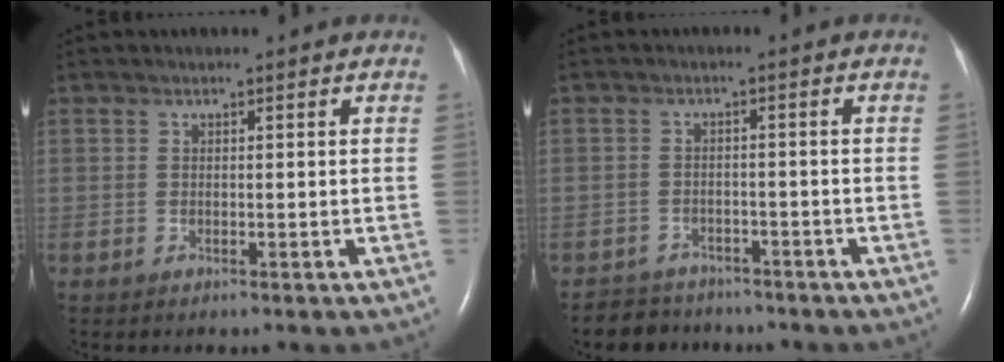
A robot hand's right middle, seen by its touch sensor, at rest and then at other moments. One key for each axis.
{"total": 4.4, "fx": -4.0, "fy": 1.9, "fz": -0.5, "tx": 0.006, "ty": -0.003, "tz": -0.063}